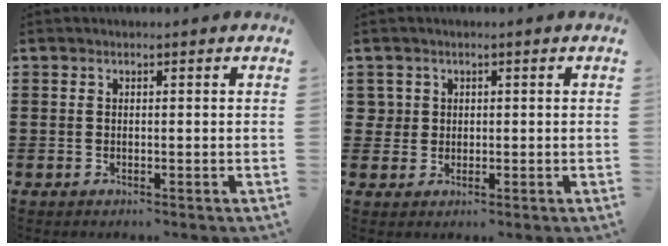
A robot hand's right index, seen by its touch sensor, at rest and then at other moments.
{"total": 2.1, "force": [0.5, 2.0, 0.2], "torque": [-0.014, 0.011, 0.008]}